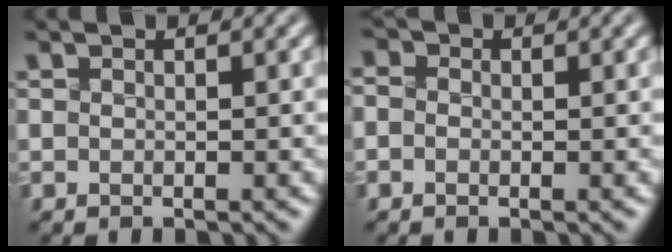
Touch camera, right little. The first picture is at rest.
{"total": 2.0, "force": [0.5, 1.6, 1.0], "torque": [0.003, 0.020, -0.028]}